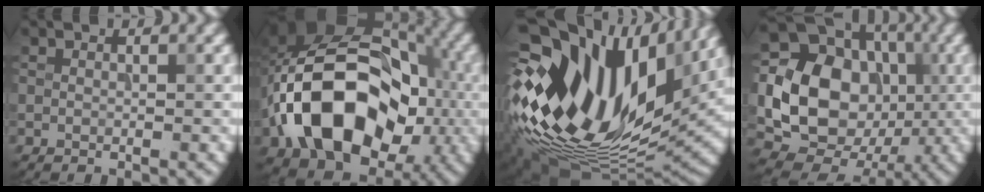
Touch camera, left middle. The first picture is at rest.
{"total": 15.2, "force": [-3.5, 10.7, 10.3], "torque": [-0.154, 0.001, -0.073]}
{"total": 16.8, "force": [1.2, 10.3, 13.3], "torque": [-0.256, 0.010, 0.015]}
{"total": 14.2, "force": [-0.7, 11.8, 7.8], "torque": [-0.135, -0.004, -0.023]}